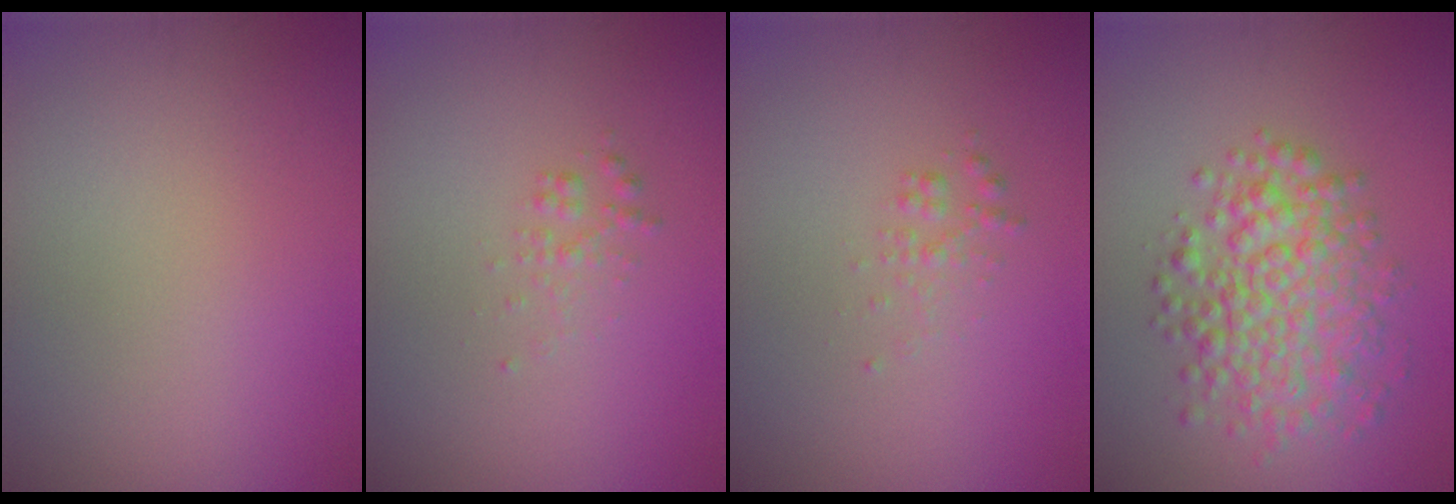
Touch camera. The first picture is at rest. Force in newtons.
{"total": 1.0, "press": 1.0, "slide": 0.0}
{"total": 1.0, "press": 1.0, "slide": 0.0}
{"total": 5.6, "press": 5.6, "slide": 0.1}